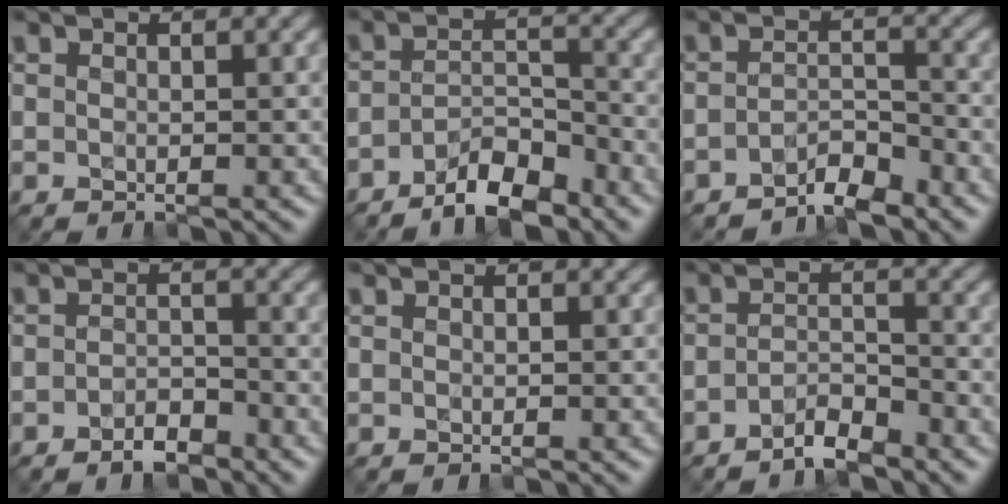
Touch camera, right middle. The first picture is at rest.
{"total": 4.9, "force": [-3.6, 1.6, 2.9], "torque": [-0.047, 0.004, -0.066]}
{"total": 2.7, "force": [-2.3, 0.7, 1.3], "torque": [-0.019, 0.011, -0.044]}
{"total": 2.4, "force": [-1.7, 0.9, 1.4], "torque": [-0.021, 0.005, -0.033]}
{"total": 0.0}
{"total": 2.6, "force": [-2.1, 0.6, 1.3], "torque": [-0.025, 0.009, -0.043]}